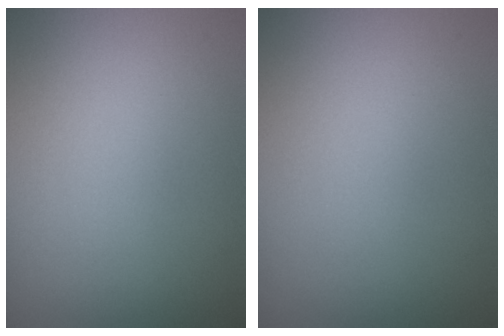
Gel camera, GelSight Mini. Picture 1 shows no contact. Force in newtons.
{"total": 0.0}